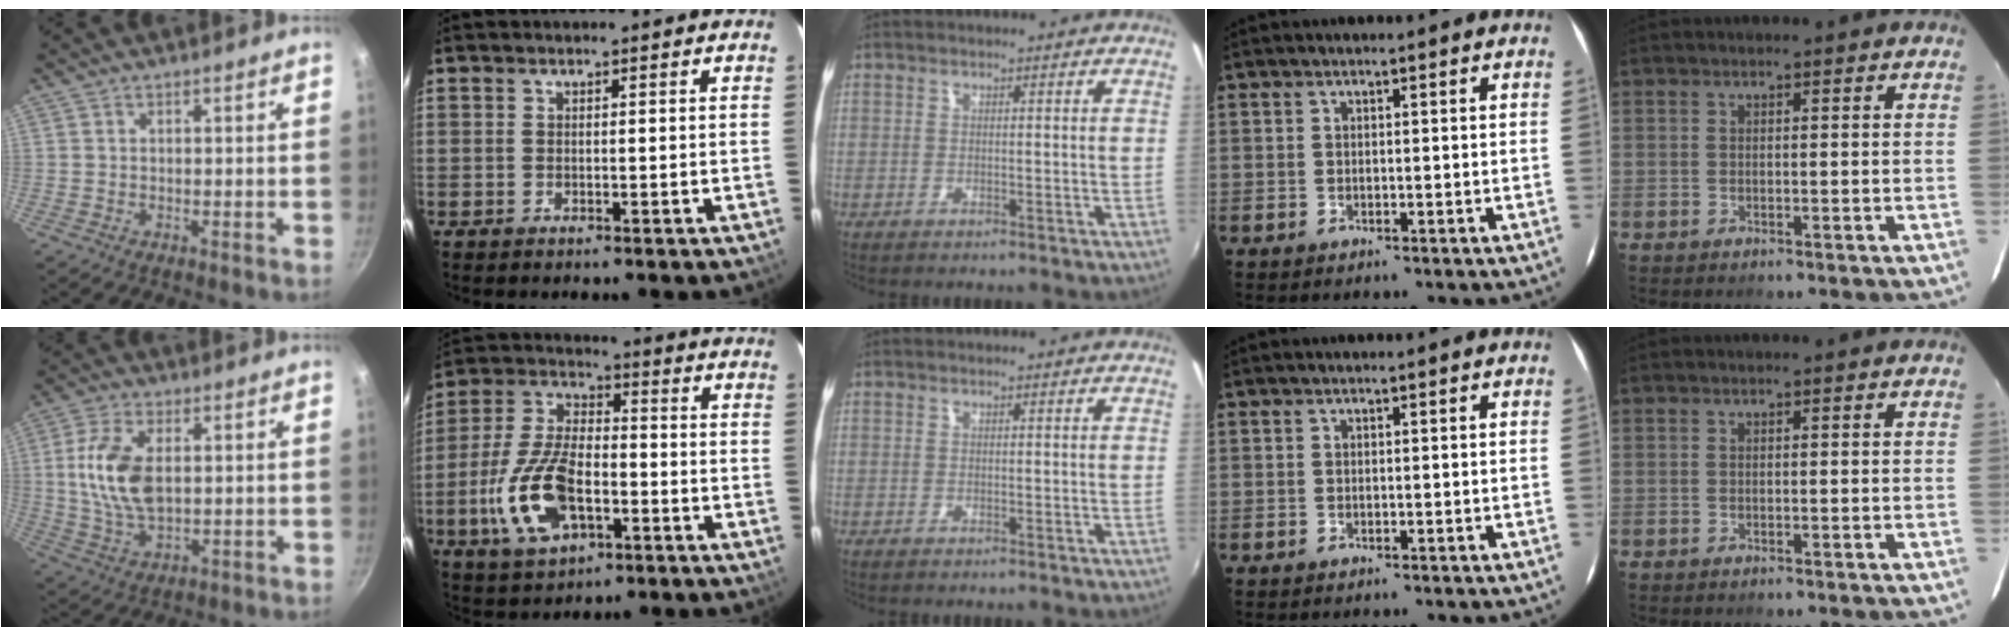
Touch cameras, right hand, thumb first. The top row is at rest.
{"thumb": {"total": 12.0, "force": [1.6, 6.6, 9.9], "torque": [-0.189, -0.003, 0.034]}, "index": {"total": 15.4, "force": [-5.2, 7.8, 12.2], "torque": [-0.268, 0.000, -0.092]}}